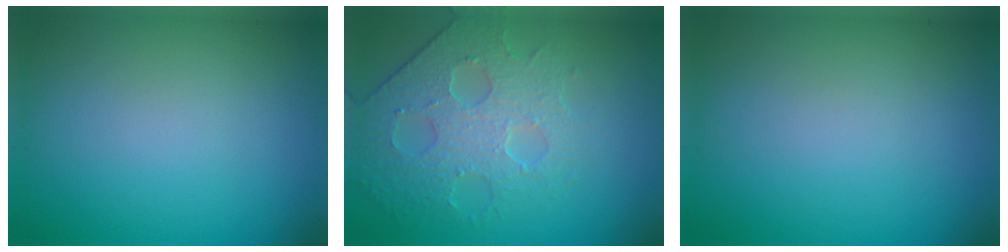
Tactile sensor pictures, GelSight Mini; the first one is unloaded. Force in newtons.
{"total": 4.0, "press": 4.0, "slide": 0.5}
{"total": 0.0}